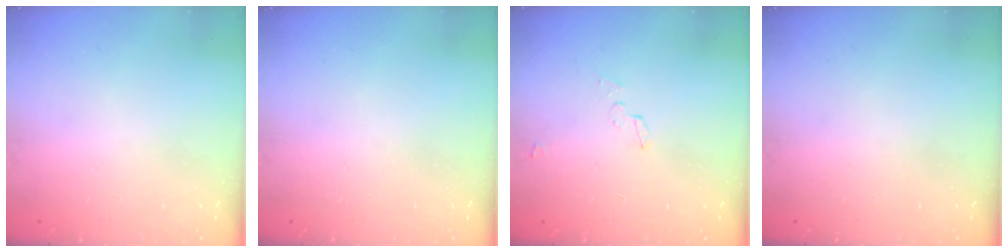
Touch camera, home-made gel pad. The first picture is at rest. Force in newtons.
{"total": 0.0}
{"total": 3.6, "press": 3.4, "slide": 1.3}
{"total": 0.0}